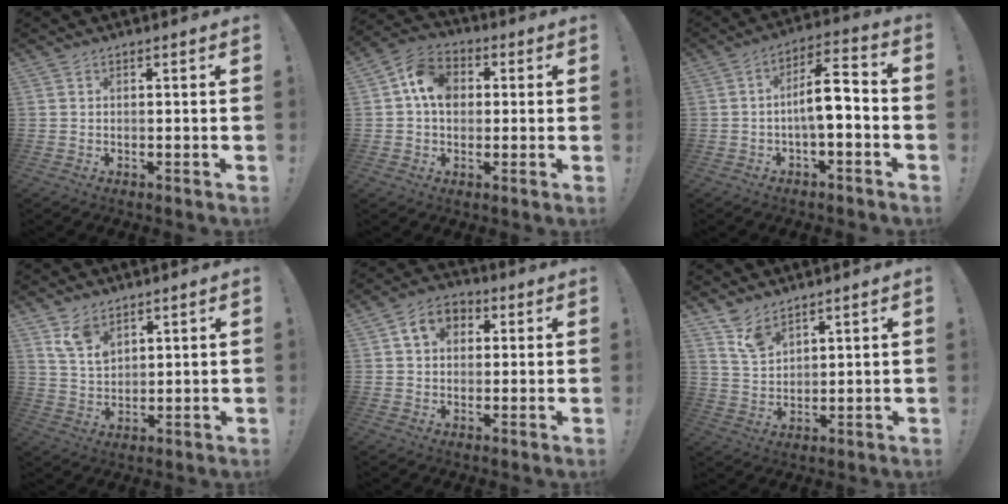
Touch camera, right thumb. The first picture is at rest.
{"total": 11.1, "force": [2.2, 8.5, 6.7], "torque": [-0.107, 0.011, 0.045]}
{"total": 10.0, "force": [-1.6, 3.1, 9.4], "torque": [-0.146, 0.010, -0.030]}
{"total": 8.2, "force": [5.8, 4.4, 3.7], "torque": [-0.069, -0.028, 0.114]}
{"total": 8.0, "force": [2.6, 6.3, 4.2], "torque": [-0.064, 0.006, 0.050]}
{"total": 7.3, "force": [5.9, 3.1, 2.9], "torque": [-0.054, -0.034, 0.113]}